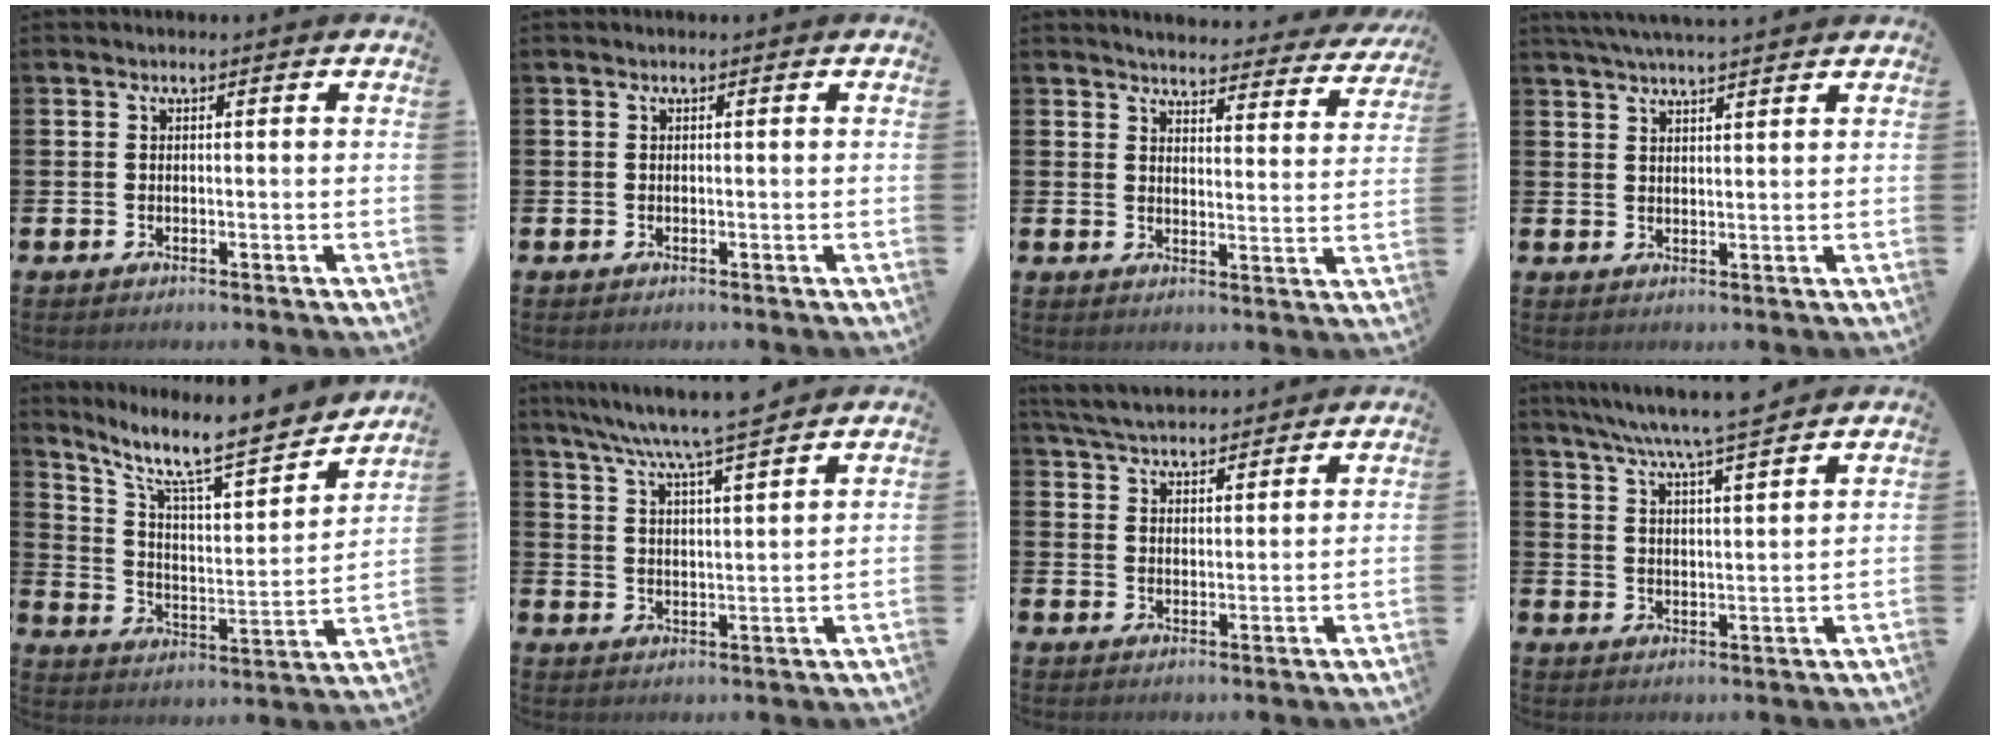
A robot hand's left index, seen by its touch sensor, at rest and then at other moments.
{"total": 0.0}
{"total": 4.0, "force": [3.9, 0.6, 0.2], "torque": [-0.014, -0.034, 0.064]}
{"total": 4.0, "force": [3.7, 0.0, 1.3], "torque": [-0.033, -0.007, 0.068]}
{"total": 11.0, "force": [9.4, 2.2, 5.2], "torque": [-0.132, -0.066, 0.156]}
{"total": 7.2, "force": [6.8, -0.1, 2.3], "torque": [-0.075, -0.037, 0.120]}
{"total": 5.0, "force": [4.9, 0.7, 0.6], "torque": [-0.034, -0.022, 0.090]}
{"total": 6.9, "force": [6.5, -0.2, 2.3], "torque": [-0.064, -0.037, 0.114]}